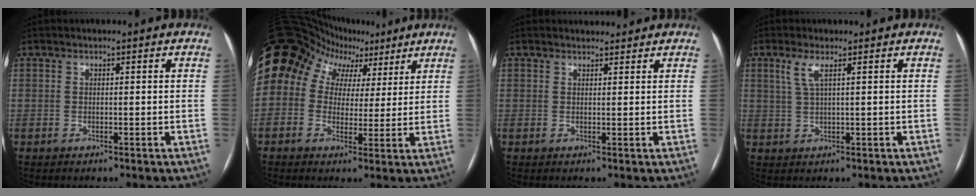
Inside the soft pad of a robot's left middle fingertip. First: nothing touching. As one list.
[{"total": 16.5, "force": [7.7, 12.5, 7.6], "torque": [-0.155, 0.083, 0.126]}, {"total": 2.9, "force": [2.8, 0.8, 0.3], "torque": [-0.005, 0.014, 0.037]}, {"total": 2.7, "force": [1.3, 0.1, 2.4], "torque": [-0.062, 0.006, 0.030]}]